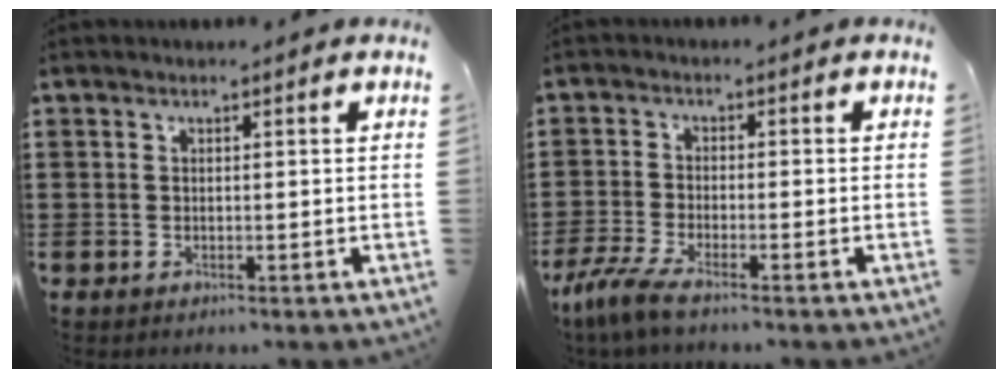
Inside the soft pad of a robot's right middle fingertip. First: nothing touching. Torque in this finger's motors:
{"motor_torque": [2.14, 0.00, 0.24, 0.13]}